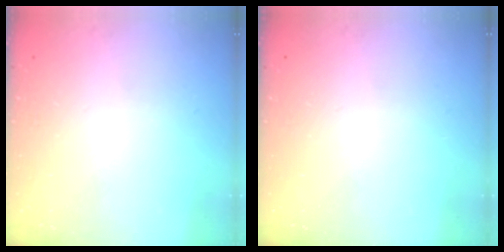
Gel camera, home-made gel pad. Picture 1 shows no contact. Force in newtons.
{"total": 0.0}